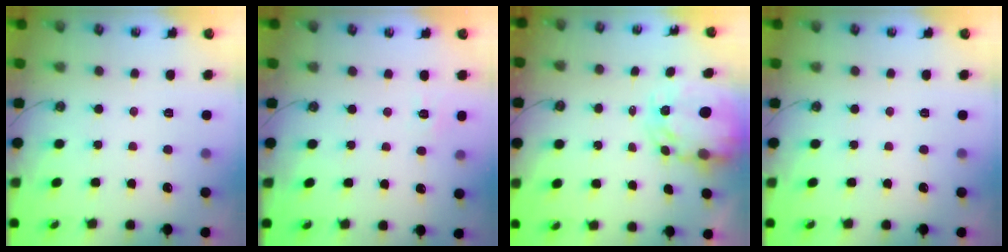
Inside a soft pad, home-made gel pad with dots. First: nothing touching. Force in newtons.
{"total": 2.5, "press": 2.5, "slide": 0.5}
{"total": 5.7, "press": 5.7, "slide": 0.6}
{"total": 0.0}